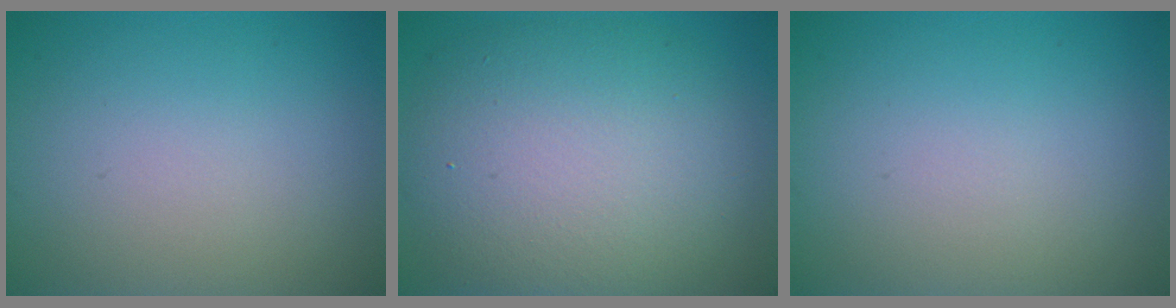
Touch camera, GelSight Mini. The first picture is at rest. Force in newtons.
{"total": 10.3, "press": 10.3, "slide": 0.6}
{"total": 0.0}